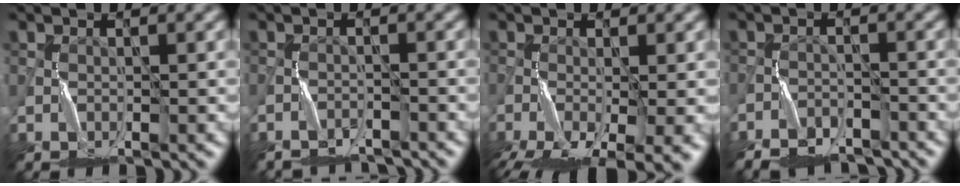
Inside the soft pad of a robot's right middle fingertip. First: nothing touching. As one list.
[{"total": 3.2, "force": [-3.1, 0.8, 0.1], "torque": [0.000, 0.001, -0.050]}, {"total": 10.4, "force": [-5.3, 4.0, 8.0], "torque": [-0.144, -0.033, -0.072]}, {"total": 6.8, "force": [-6.3, 2.2, 1.4], "torque": [-0.014, -0.004, -0.101]}]